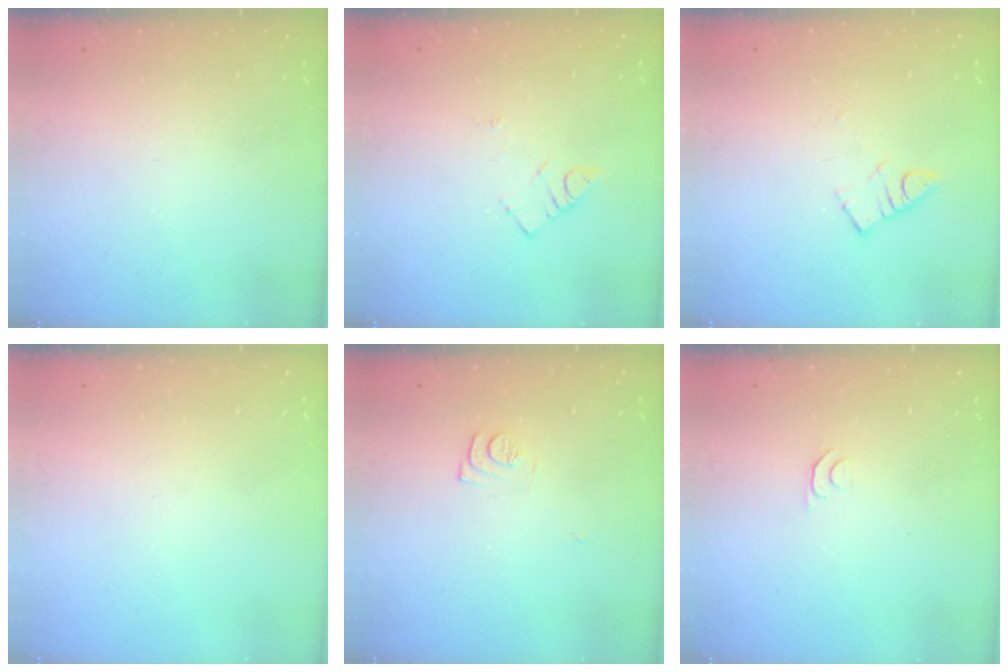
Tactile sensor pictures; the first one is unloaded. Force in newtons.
{"total": 4.3, "press": 4.2, "slide": 0.7}
{"total": 4.2, "press": 4.2, "slide": 0.6}
{"total": 0.0}
{"total": 7.0, "press": 7.0, "slide": 0.6}
{"total": 4.6, "press": 4.5, "slide": 0.7}